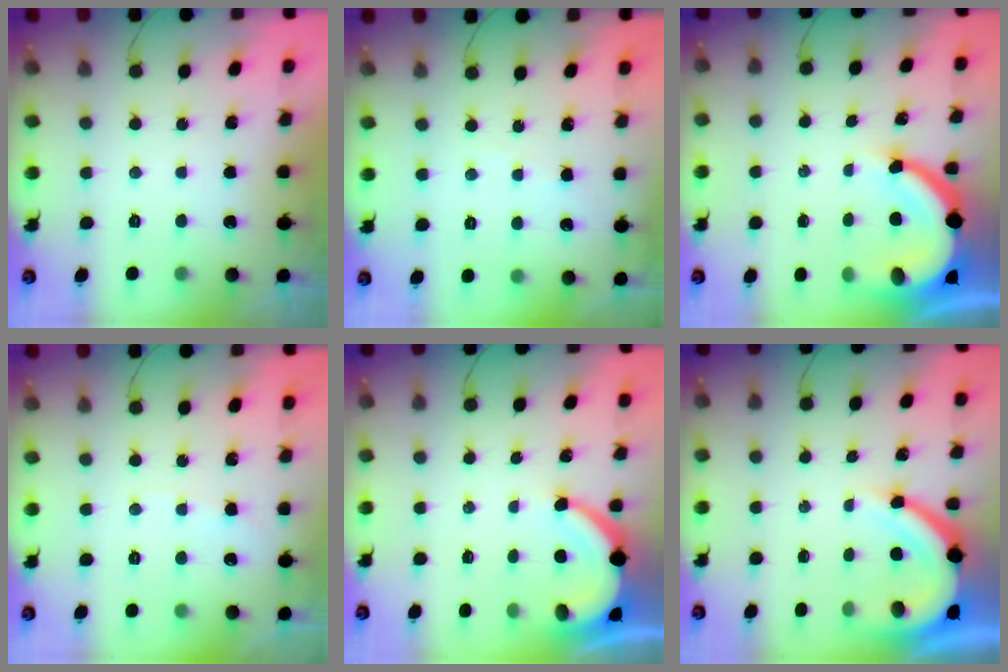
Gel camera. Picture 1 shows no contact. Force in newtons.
{"total": 1.4, "press": 1.4, "slide": 0.2}
{"total": 10.7, "press": 10.6, "slide": 1.1}
{"total": 3.0, "press": 3.0, "slide": 0.5}
{"total": 6.4, "press": 6.4, "slide": 0.6}
{"total": 10.3, "press": 10.2, "slide": 1.1}